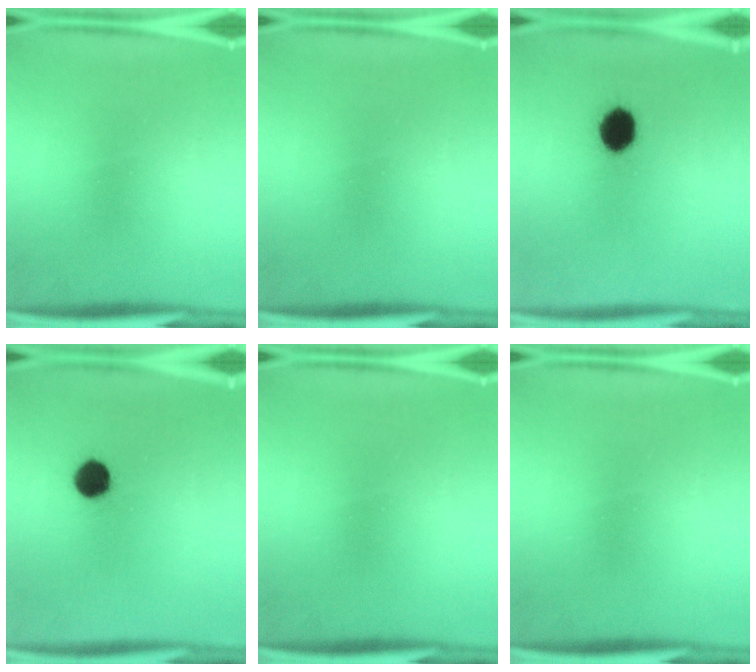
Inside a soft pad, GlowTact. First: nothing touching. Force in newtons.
{"total": 0.0}
{"total": 8.2}
{"total": 6.8}
{"total": 0.0}
{"total": 0.0}